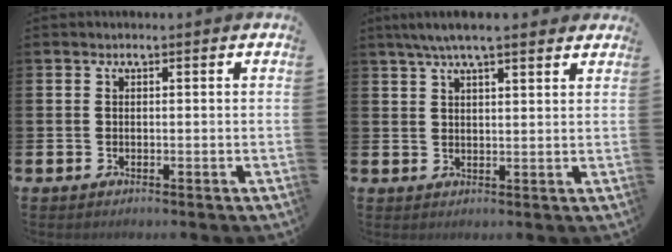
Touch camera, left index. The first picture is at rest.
{"total": 5.5, "force": [4.7, 0.8, 2.8], "torque": [-0.056, -0.008, 0.083]}